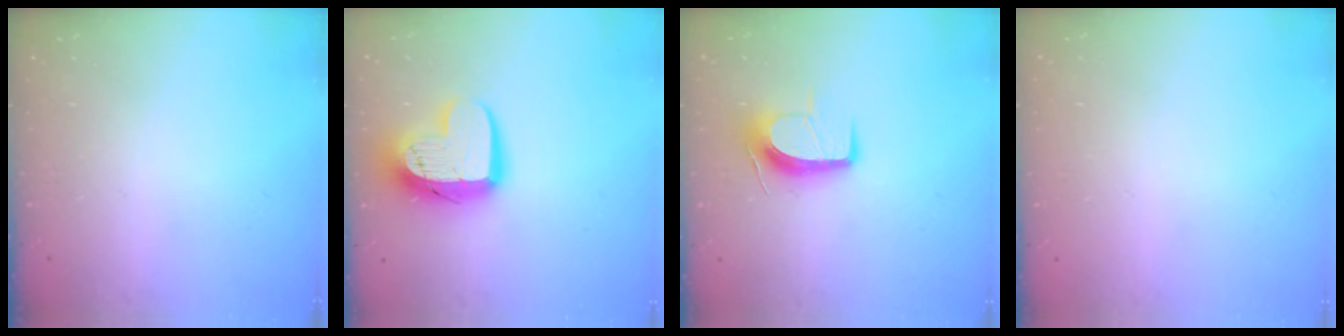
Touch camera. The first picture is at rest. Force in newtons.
{"total": 14.3, "press": 14.3, "slide": 1.2}
{"total": 10.3, "press": 10.3, "slide": 0.6}
{"total": 0.0}